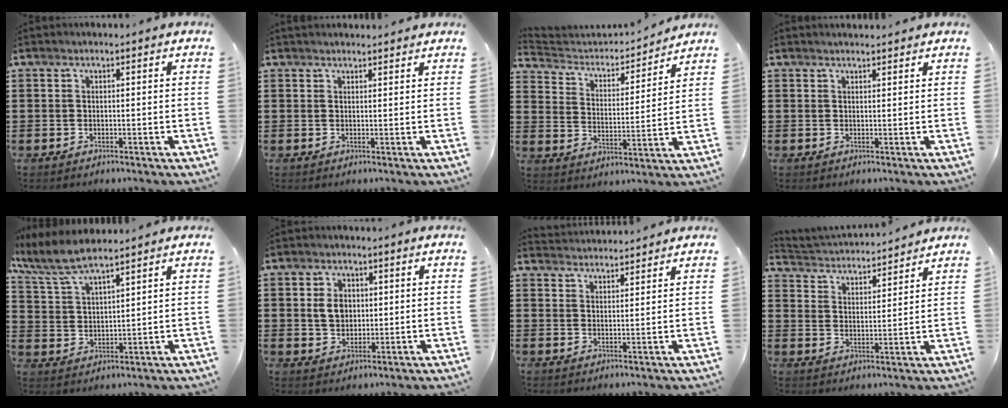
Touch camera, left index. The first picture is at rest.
{"total": 1.4, "force": [1.3, 0.2, 0.1], "torque": [-0.005, 0.001, 0.026]}
{"total": 3.5, "force": [3.2, 1.3, 0.4], "torque": [-0.034, -0.028, 0.047]}
{"total": 1.2, "force": [1.1, 0.2, 0.2], "torque": [-0.005, 0.000, 0.022]}
{"total": 6.6, "force": [5.7, 1.1, 3.2], "torque": [-0.084, -0.019, 0.101]}
{"total": 4.3, "force": [0.5, 3.3, 2.7], "torque": [-0.056, 0.009, 0.004]}
{"total": 2.6, "force": [2.6, 0.0, -0.5], "torque": [0.001, -0.008, 0.049]}
{"total": 3.2, "force": [3.2, 0.3, -0.1], "torque": [-0.019, -0.024, 0.052]}